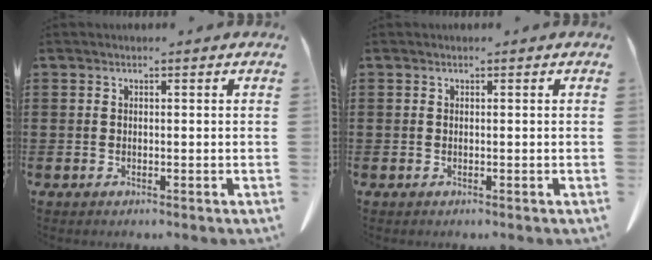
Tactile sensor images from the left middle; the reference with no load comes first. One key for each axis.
{"total": 0.0}